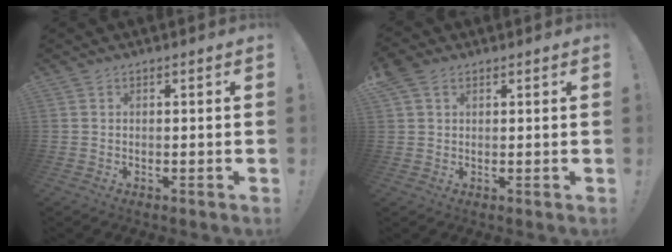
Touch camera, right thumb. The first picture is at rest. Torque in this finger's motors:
{"motor_torque": [0.68, 1.87, 0.12, 0.00, 0.09]}